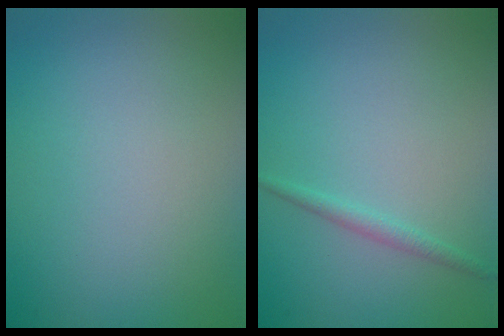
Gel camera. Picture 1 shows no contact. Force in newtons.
{"total": 1.1, "press": 1.1, "slide": 0.0}